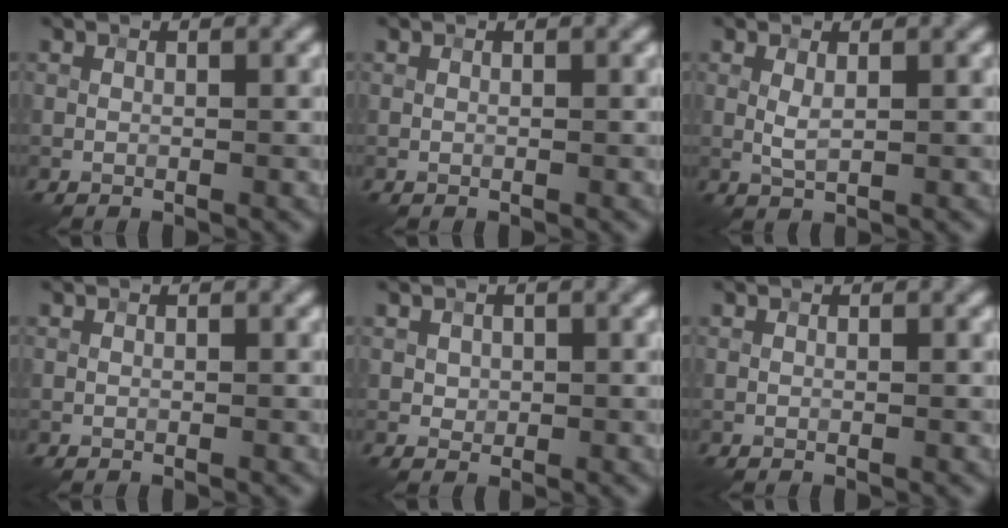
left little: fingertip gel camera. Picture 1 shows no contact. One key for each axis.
{"total": 0.0}
{"total": 1.4, "fx": 0.3, "fy": 0.4, "fz": 1.3, "tx": -0.034, "ty": 0.001, "tz": 0.009}
{"total": 0.0}
{"total": 0.9, "fx": 0.3, "fy": 0.8, "fz": 0.3, "tx": -0.005, "ty": -0.002, "tz": 0.009}
{"total": 0.0}